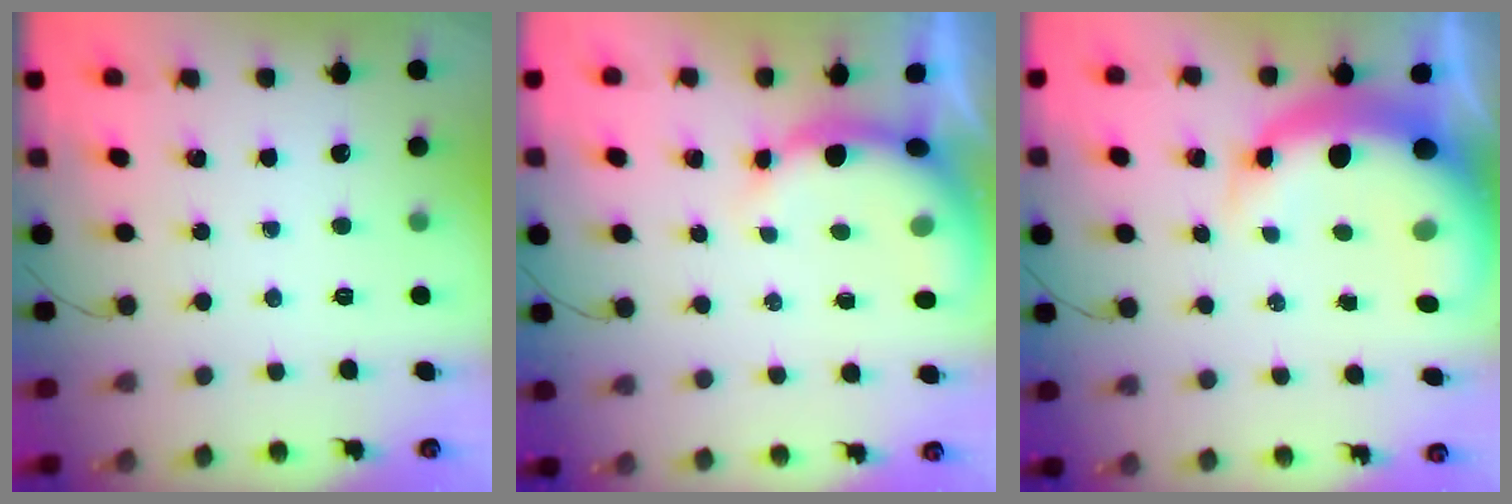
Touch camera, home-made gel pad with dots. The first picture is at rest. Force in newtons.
{"total": 8.0, "press": 7.8, "slide": 1.4}
{"total": 12.6, "press": 12.1, "slide": 3.2}